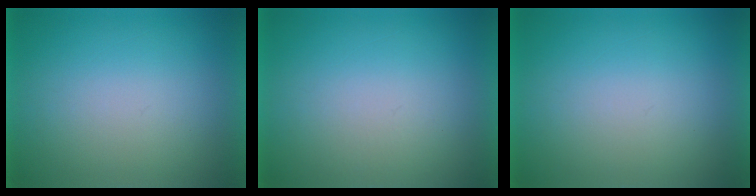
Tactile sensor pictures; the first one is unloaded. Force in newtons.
{"total": 1.1}
{"total": 0.0}